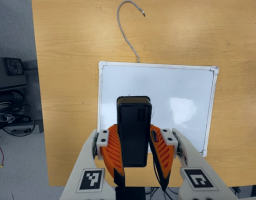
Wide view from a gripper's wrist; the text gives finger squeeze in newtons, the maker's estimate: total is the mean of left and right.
{"total": 6.5, "left": 5.7, "right": 7.3}